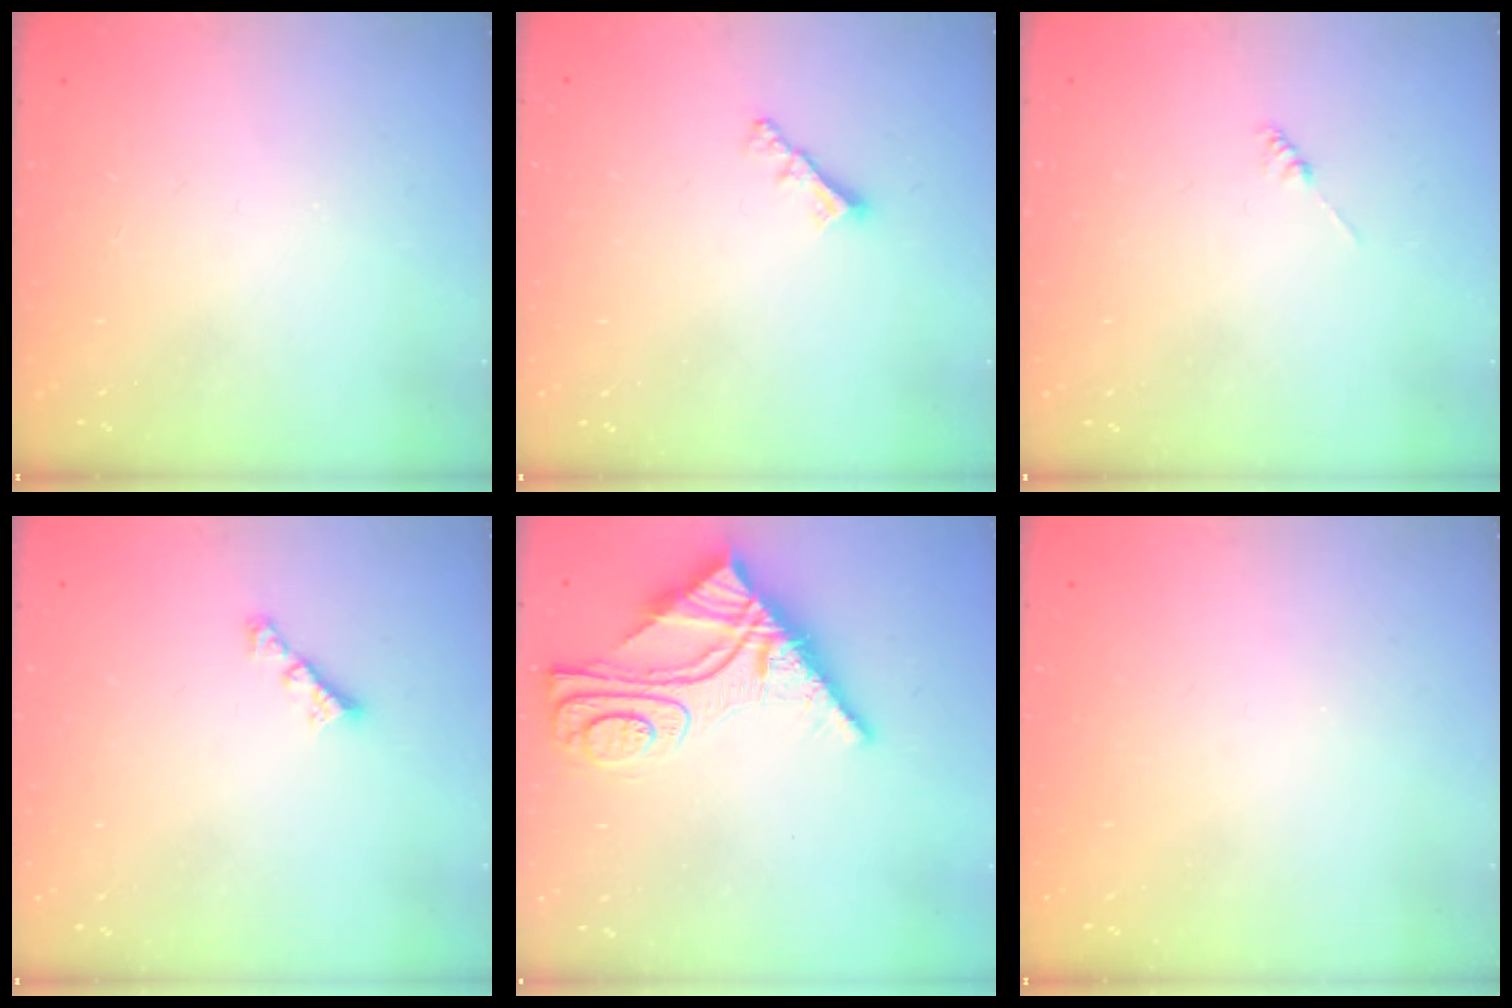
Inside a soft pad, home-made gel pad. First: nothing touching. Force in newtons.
{"total": 2.9, "press": 2.9, "slide": 0.3}
{"total": 0.0}
{"total": 3.5, "press": 3.5, "slide": 0.6}
{"total": 15.2, "press": 15.1, "slide": 1.6}
{"total": 1.3, "press": 1.3, "slide": 0.2}